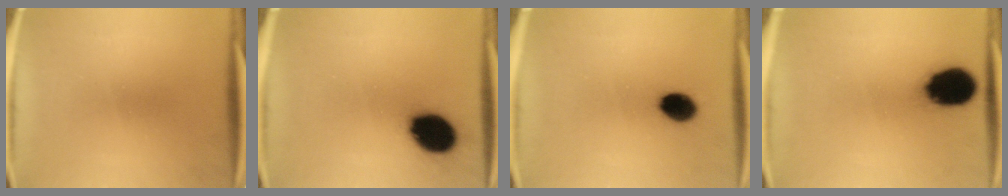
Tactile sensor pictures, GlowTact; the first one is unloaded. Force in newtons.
{"total": 13.6}
{"total": 6.7}
{"total": 15.4}